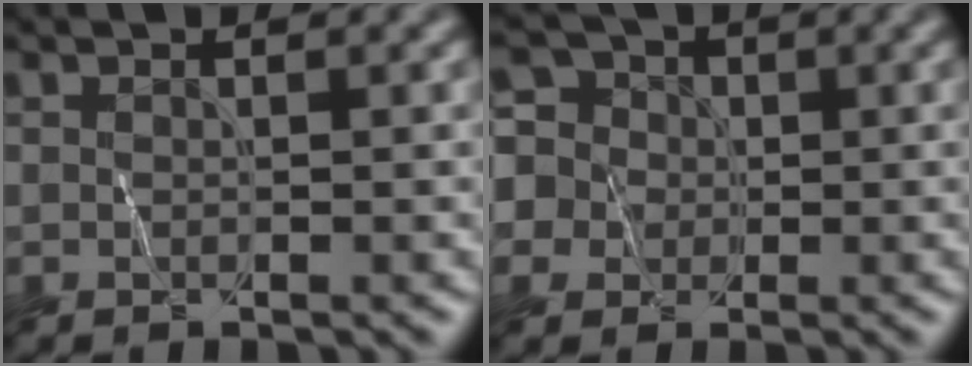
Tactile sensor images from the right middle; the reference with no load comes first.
{"total": 7.6, "force": [0.3, 7.2, 2.6], "torque": [-0.051, 0.041, -0.022]}